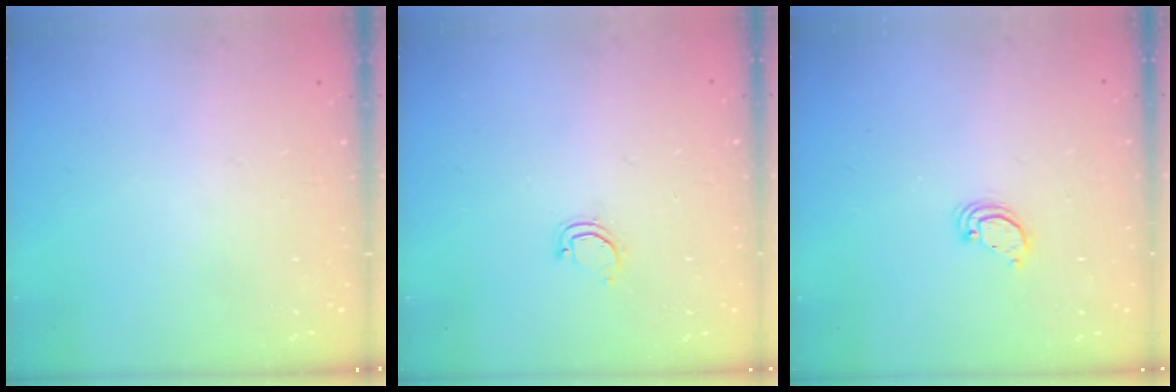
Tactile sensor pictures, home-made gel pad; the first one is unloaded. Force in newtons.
{"total": 3.1, "press": 3.1, "slide": 0.2}
{"total": 2.9, "press": 2.9, "slide": 0.1}